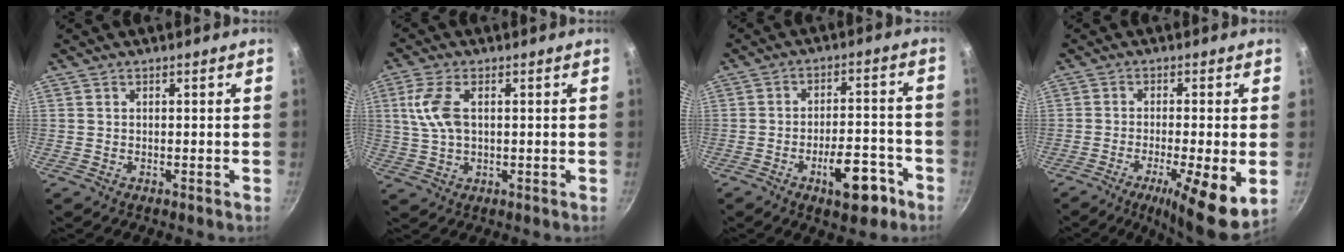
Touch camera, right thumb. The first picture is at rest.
{"total": 7.5, "force": [1.5, 4.0, 6.1], "torque": [-0.127, 0.007, 0.028]}
{"total": 10.3, "force": [-5.3, 4.4, 7.6], "torque": [-0.085, 0.040, -0.069]}
{"total": 12.0, "force": [-3.8, 2.4, 11.1], "torque": [-0.172, -0.001, -0.057]}